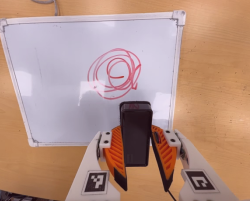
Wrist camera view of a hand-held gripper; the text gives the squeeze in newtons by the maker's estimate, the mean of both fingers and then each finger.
{"total": 7.2, "left": 5.4, "right": 9.0}